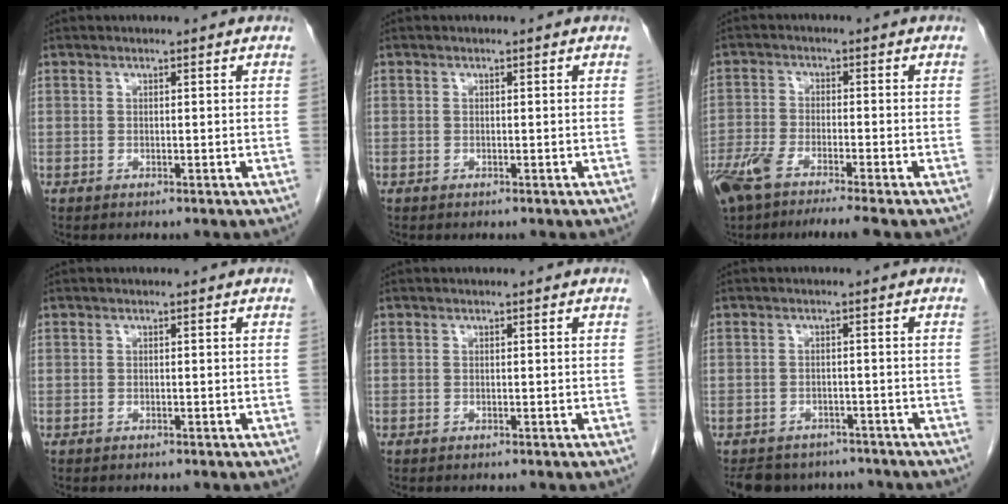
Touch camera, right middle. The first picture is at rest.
{"total": 0.0}
{"total": 9.5, "force": [-7.1, 0.9, 6.2], "torque": [-0.116, -0.012, -0.124]}
{"total": 0.0}
{"total": 0.0}
{"total": 9.2, "force": [-8.0, 4.2, 1.8], "torque": [-0.026, 0.005, -0.100]}